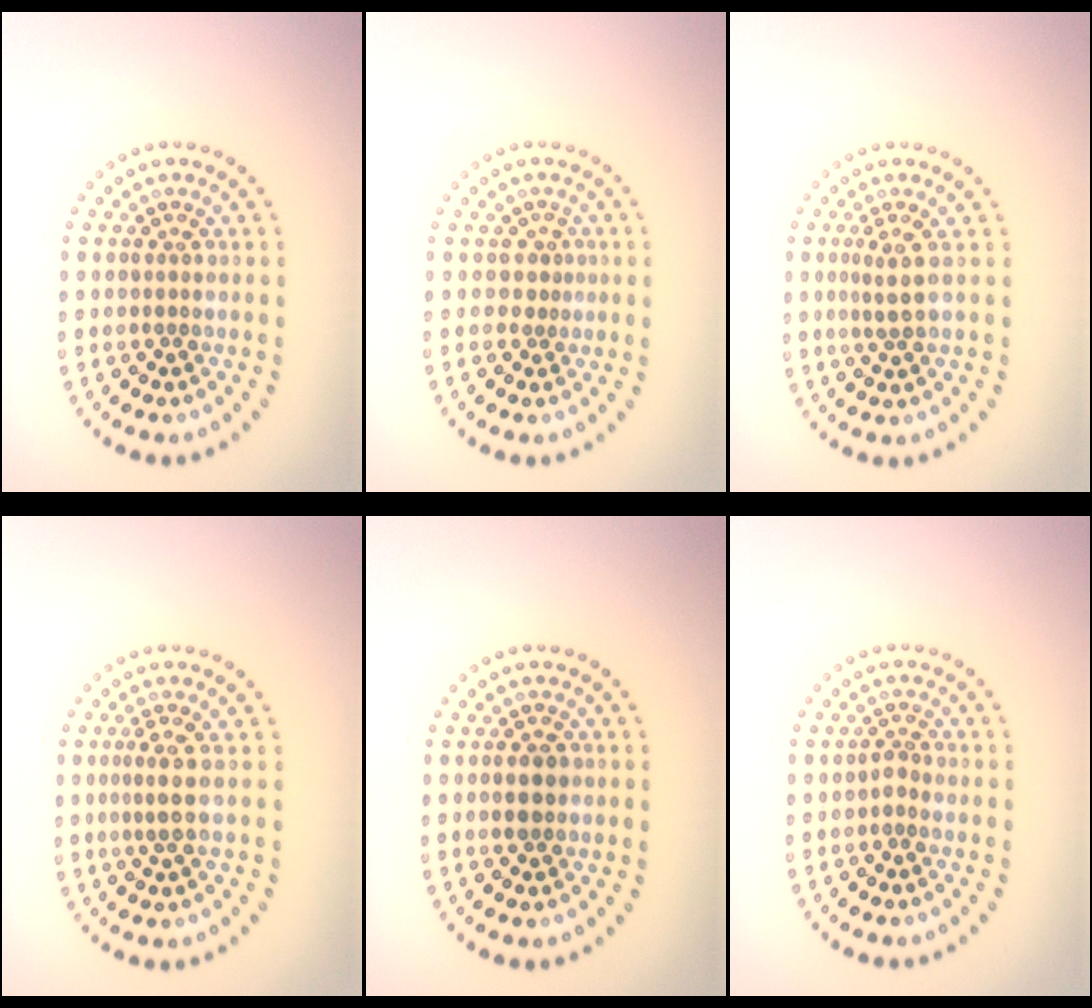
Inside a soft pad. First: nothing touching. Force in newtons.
{"total": 1.2, "press": 0.5, "slide": 1.0}
{"total": 1.6, "press": 1.3, "slide": 1.1}
{"total": 2.0, "press": 1.6, "slide": 1.2}
{"total": 1.6, "press": 1.6, "slide": 0.2}
{"total": 0.9, "press": 0.6, "slide": 0.8}